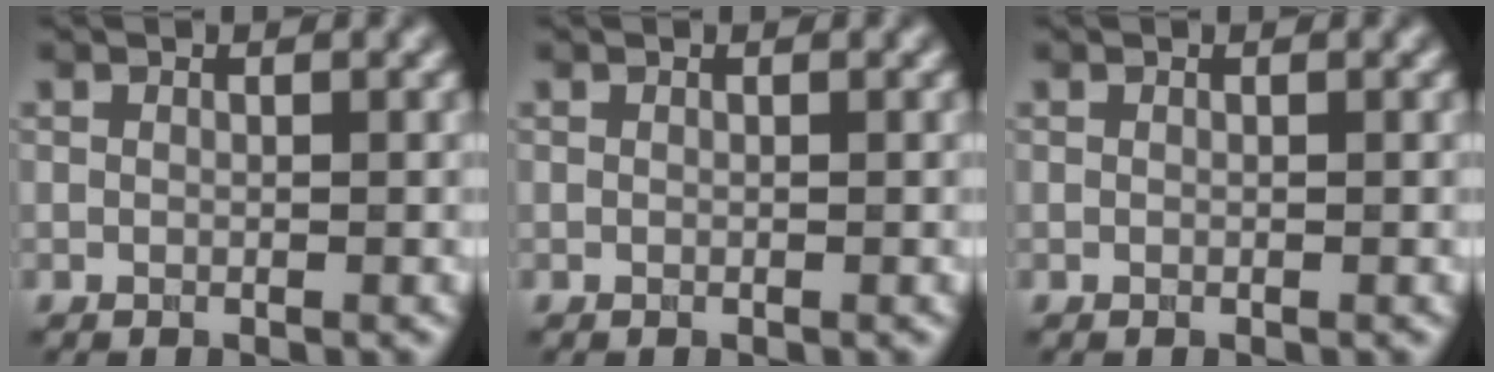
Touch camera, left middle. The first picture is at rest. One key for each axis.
{"total": 0.0}
{"total": 0.0}